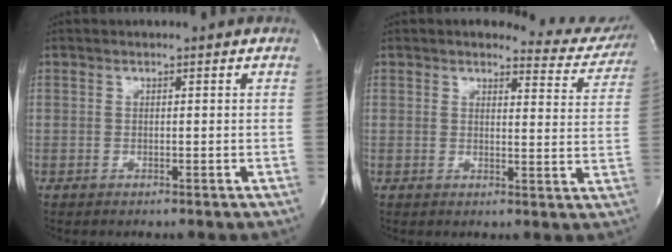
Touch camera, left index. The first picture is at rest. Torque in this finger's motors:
{"motor_torque": [0.34, -0.39, 0.09, -0.03]}